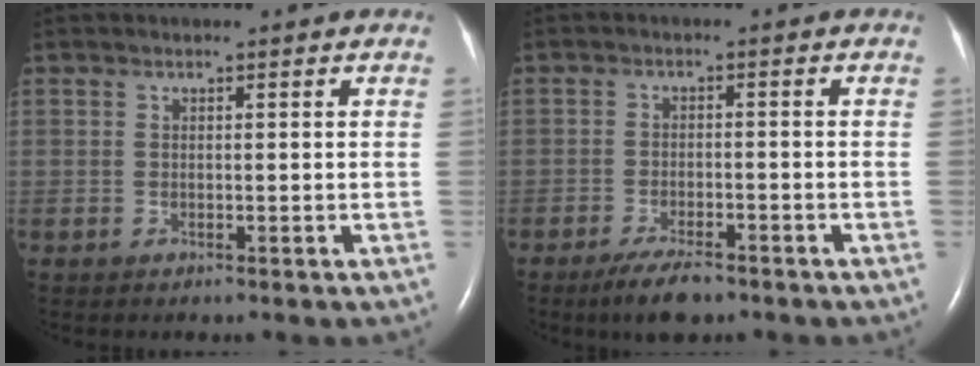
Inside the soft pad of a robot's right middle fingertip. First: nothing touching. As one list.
[{"total": 5.2, "force": [-3.8, 1.4, 3.2], "torque": [-0.063, -0.006, -0.063]}]